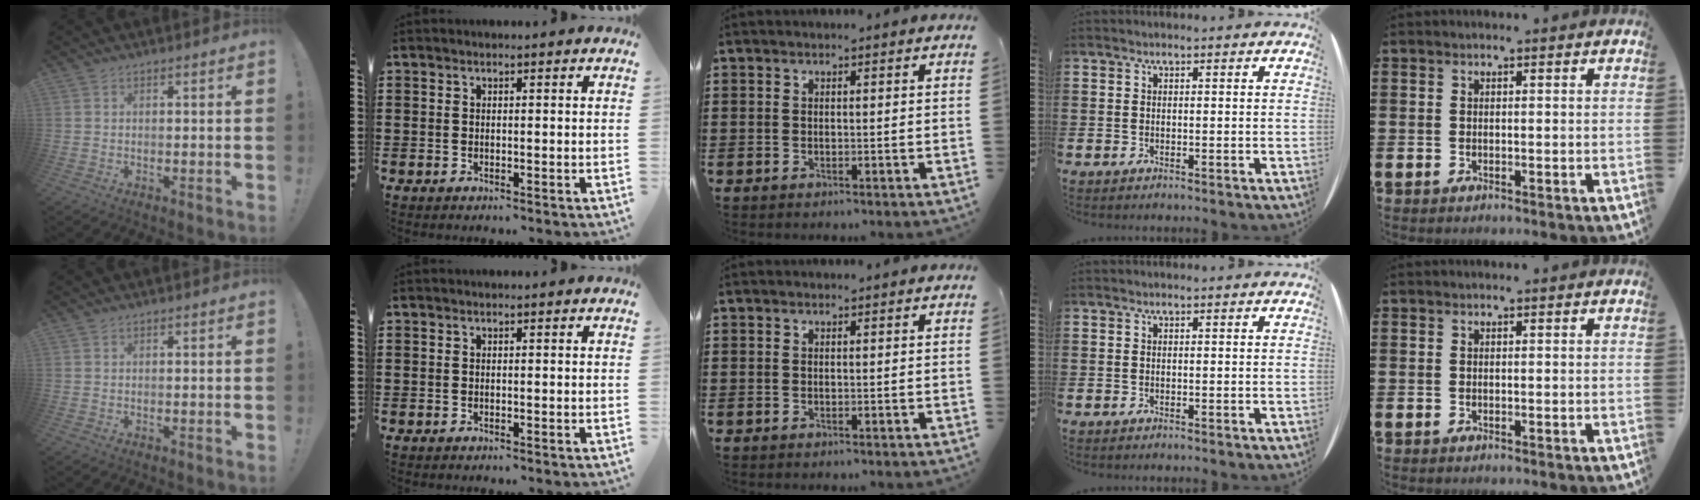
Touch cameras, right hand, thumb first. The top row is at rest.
{"middle": {"total": 0.6, "force": [0.6, 0.2, 0.1], "torque": [0.005, -0.005, 0.010]}}